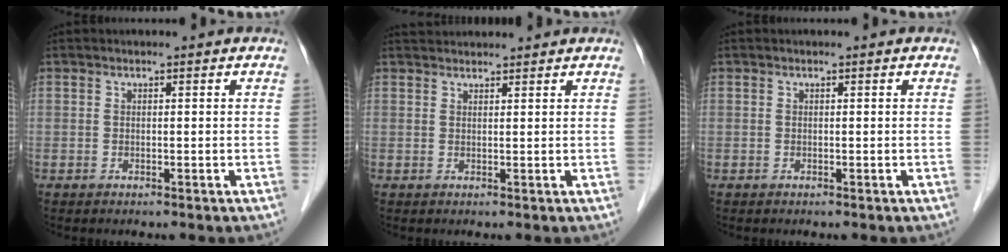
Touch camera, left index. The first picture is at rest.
{"total": 4.5, "force": [4.4, 0.5, 0.8], "torque": [-0.013, 0.038, 0.067]}
{"total": 0.0}